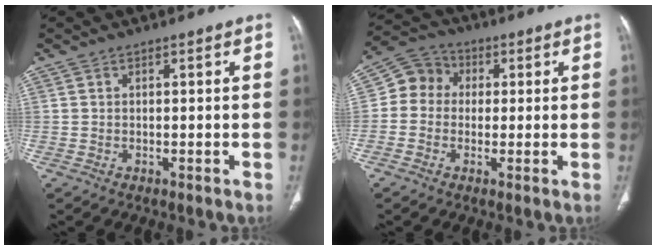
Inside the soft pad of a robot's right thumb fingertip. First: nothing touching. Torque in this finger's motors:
{"motor_torque": [-0.15, 0.03, -0.01, 0.02, -0.01]}